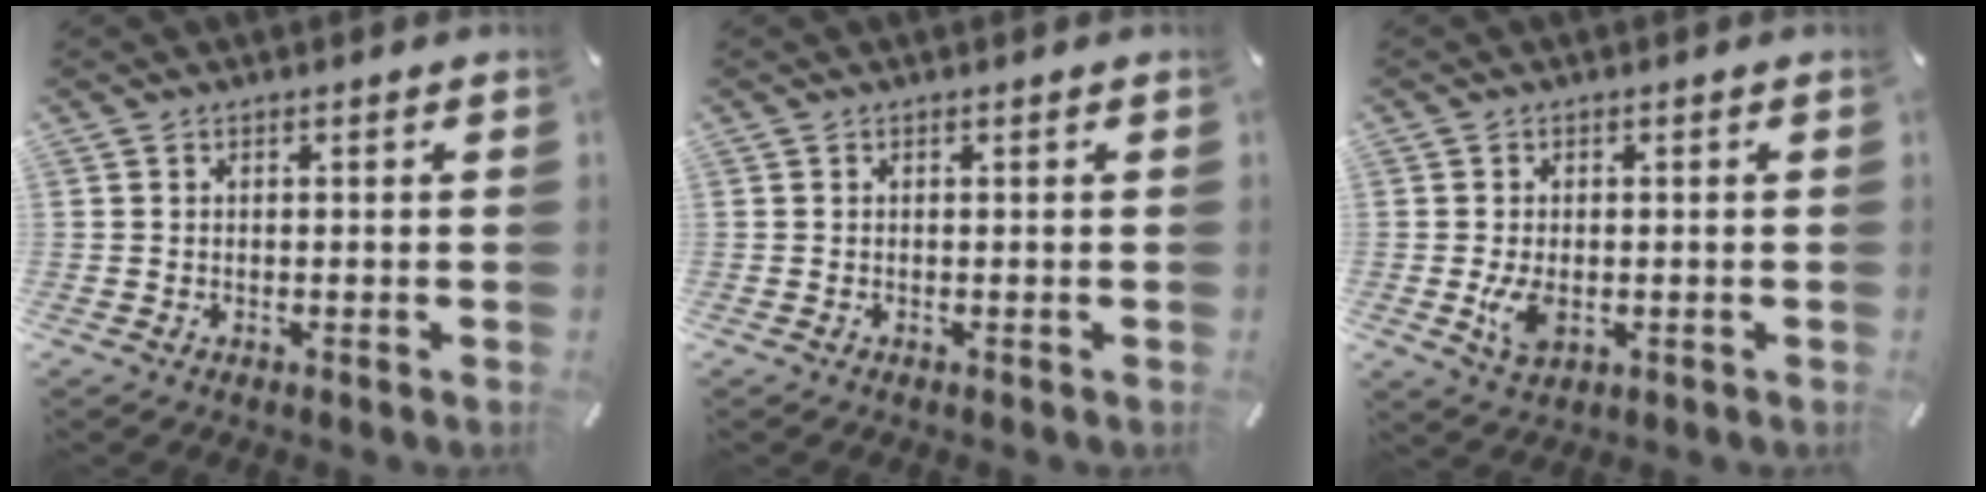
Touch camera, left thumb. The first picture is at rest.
{"total": 0.0}
{"total": 5.2, "force": [-0.7, 3.3, 4.0], "torque": [-0.095, -0.012, -0.018]}